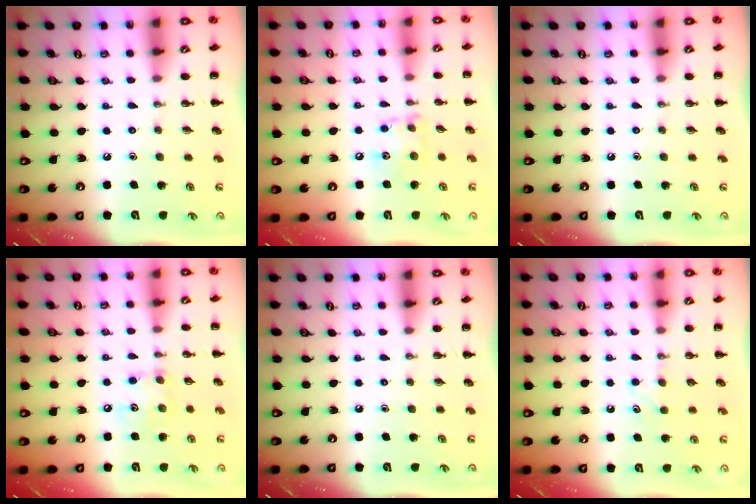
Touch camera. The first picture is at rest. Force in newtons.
{"total": 8.8, "press": 8.8, "slide": 0.4}
{"total": 0.0}
{"total": 6.3, "press": 6.3, "slide": 0.4}
{"total": 0.0}
{"total": 3.9, "press": 3.6, "slide": 1.3}